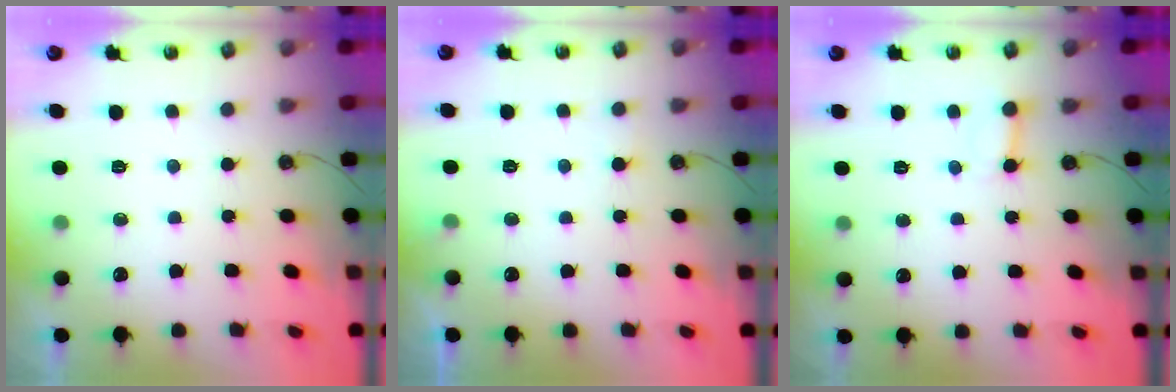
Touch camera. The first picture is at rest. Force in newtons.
{"total": 4.7, "press": 4.7, "slide": 0.4}
{"total": 4.5, "press": 4.5, "slide": 0.3}